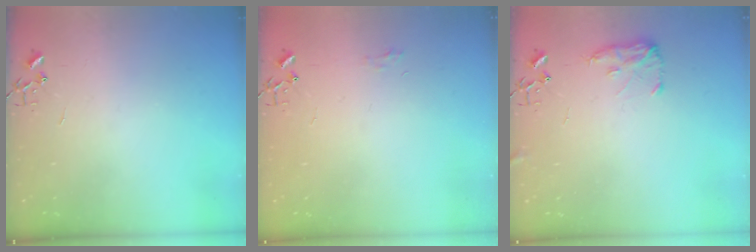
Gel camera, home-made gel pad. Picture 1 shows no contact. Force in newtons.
{"total": 5.2, "press": 5.2, "slide": 0.7}
{"total": 8.1, "press": 8.0, "slide": 0.5}